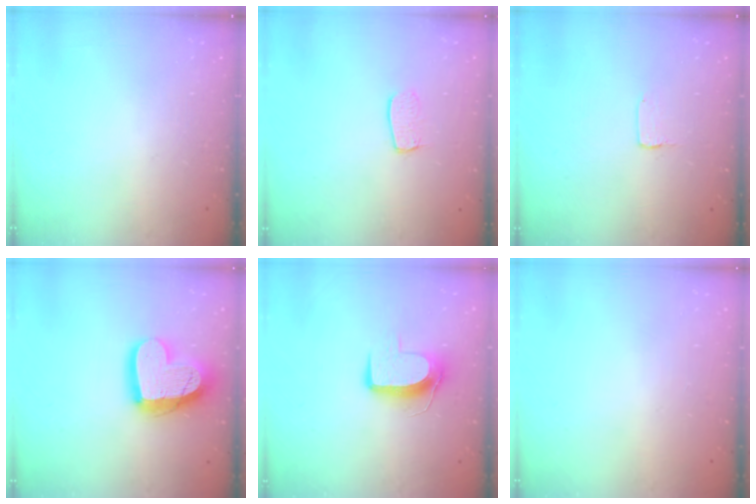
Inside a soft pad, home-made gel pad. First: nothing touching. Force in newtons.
{"total": 6.6, "press": 6.6, "slide": 0.4}
{"total": 1.0, "press": 1.0, "slide": 0.1}
{"total": 18.8, "press": 18.7, "slide": 1.9}
{"total": 9.5, "press": 9.5, "slide": 0.3}
{"total": 0.5, "press": 0.5, "slide": 0.1}